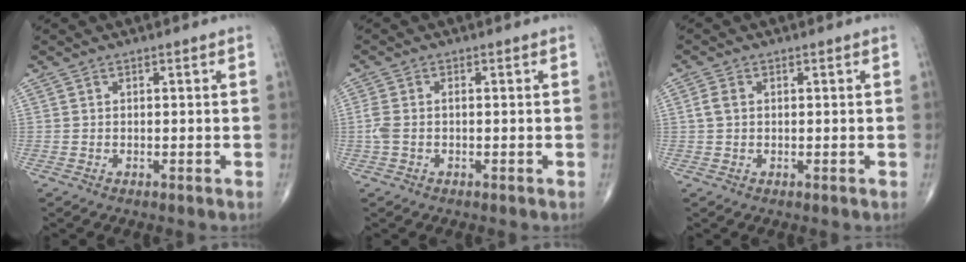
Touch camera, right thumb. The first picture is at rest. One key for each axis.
{"total": 2.8, "fx": -0.3, "fy": 1.5, "fz": 2.3, "tx": -0.072, "ty": 0.009, "tz": -0.009}
{"total": 2.1, "fx": 0.3, "fy": 1.5, "fz": 1.5, "tx": -0.037, "ty": 0.006, "tz": 0.005}